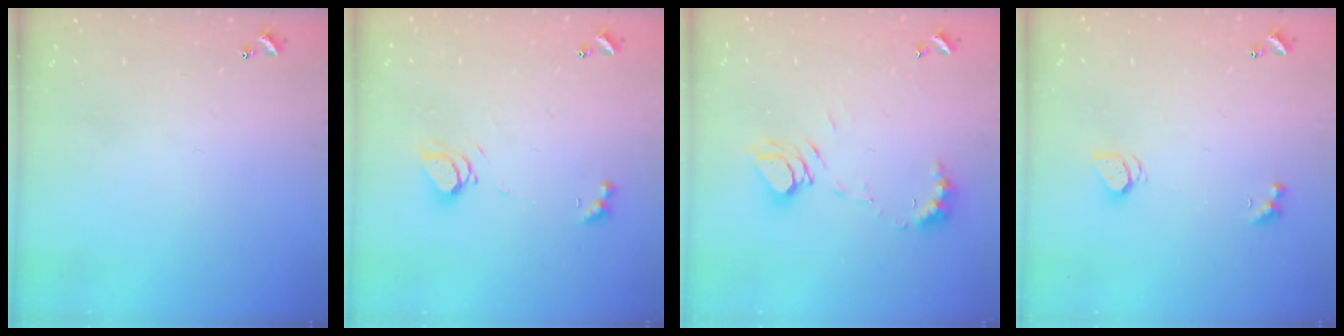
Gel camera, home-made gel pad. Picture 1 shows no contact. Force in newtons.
{"total": 5.5, "press": 5.4, "slide": 0.8}
{"total": 8.6, "press": 8.5, "slide": 1.1}
{"total": 2.0, "press": 2.0, "slide": 0.3}